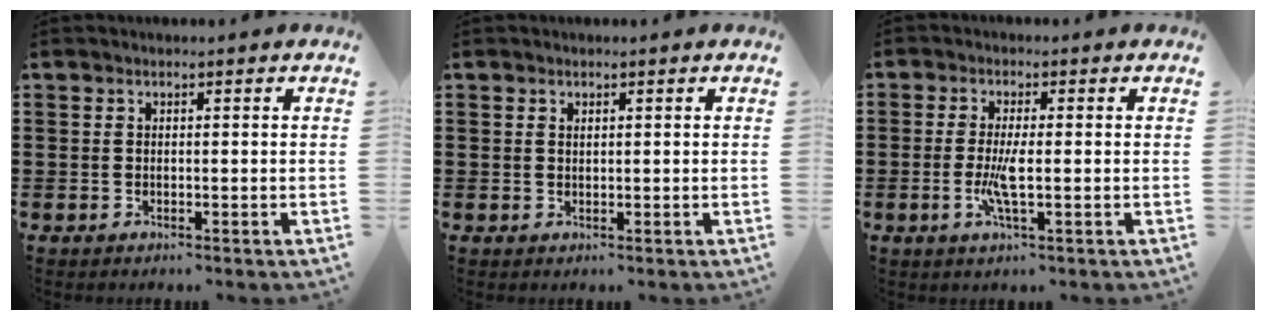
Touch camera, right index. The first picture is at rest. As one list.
[{"total": 0.6, "force": [0.4, 0.3, 0.2], "torque": [-0.005, 0.002, 0.008]}, {"total": 4.2, "force": [-0.8, 0.6, 4.1], "torque": [-0.093, -0.011, -0.021]}]